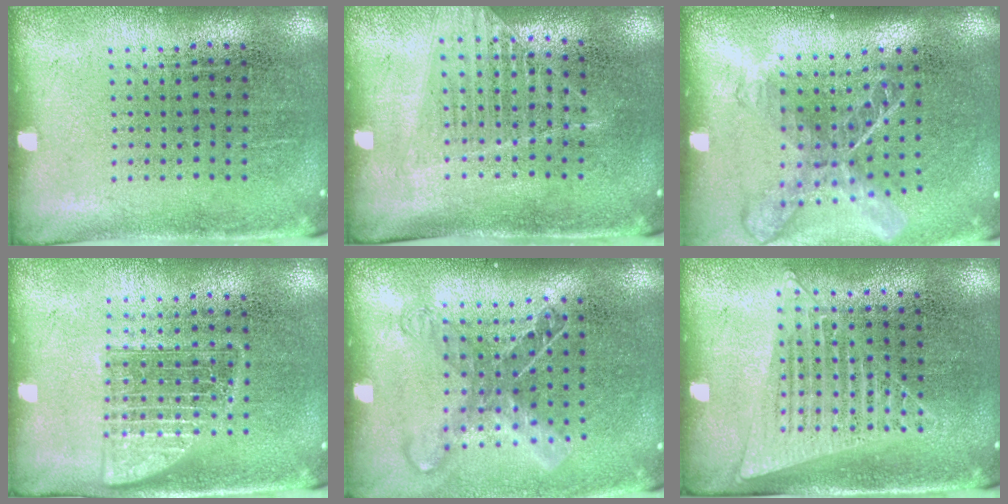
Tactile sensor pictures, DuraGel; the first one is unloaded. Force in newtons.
{"total": 1.2, "press": 1.2, "slide": 0.0}
{"total": 1.9, "press": 1.4, "slide": 1.3}
{"total": 1.3, "press": 1.3, "slide": 0.3}
{"total": 1.6, "press": 1.3, "slide": 1.0}
{"total": 1.4, "press": 1.3, "slide": 0.4}